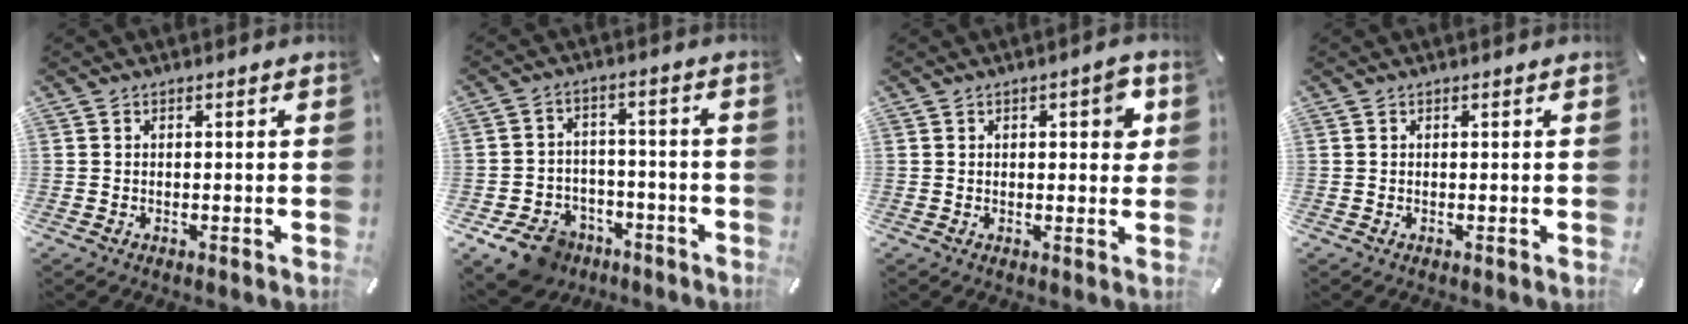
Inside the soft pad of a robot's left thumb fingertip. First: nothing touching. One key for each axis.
{"total": 9.8, "fx": -6.3, "fy": 6.6, "fz": 3.4, "tx": -0.072, "ty": 0.047, "tz": -0.113}
{"total": 5.0, "fx": 1.1, "fy": 2.4, "fz": 4.3, "tx": -0.052, "ty": -0.001, "tz": 0.011}
{"total": 0.0}